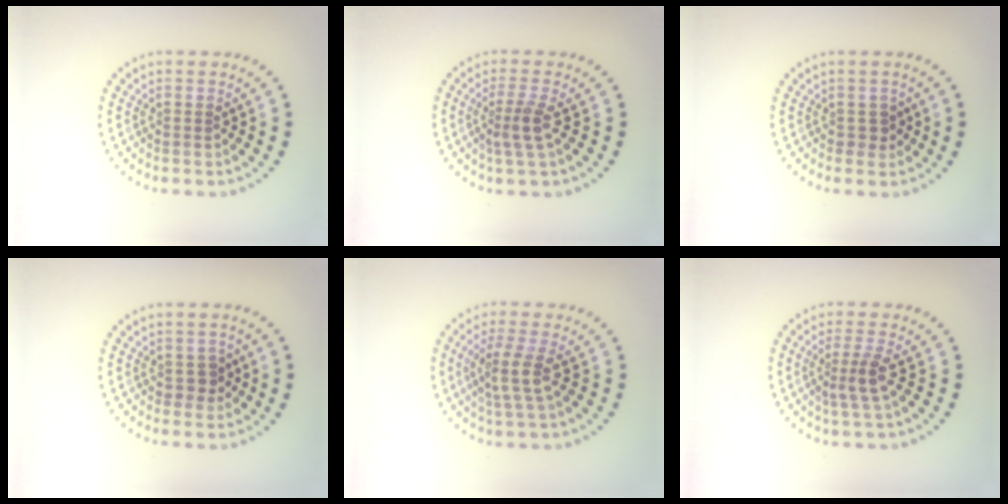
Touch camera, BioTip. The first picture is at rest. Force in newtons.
{"total": 2.5, "press": 1.9, "slide": 1.5}
{"total": 1.1, "press": 1.0, "slide": 0.5}
{"total": 1.1, "press": 1.0, "slide": 0.6}
{"total": 2.9, "press": 2.3, "slide": 1.7}
{"total": 2.3, "press": 1.7, "slide": 1.5}